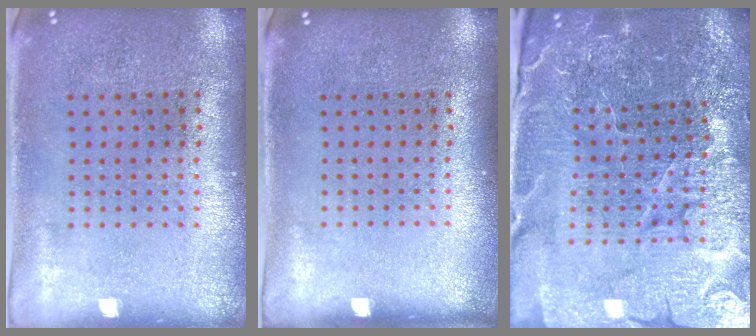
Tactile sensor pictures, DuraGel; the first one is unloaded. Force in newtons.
{"total": 0.0}
{"total": 4.9, "press": 4.7, "slide": 1.4}